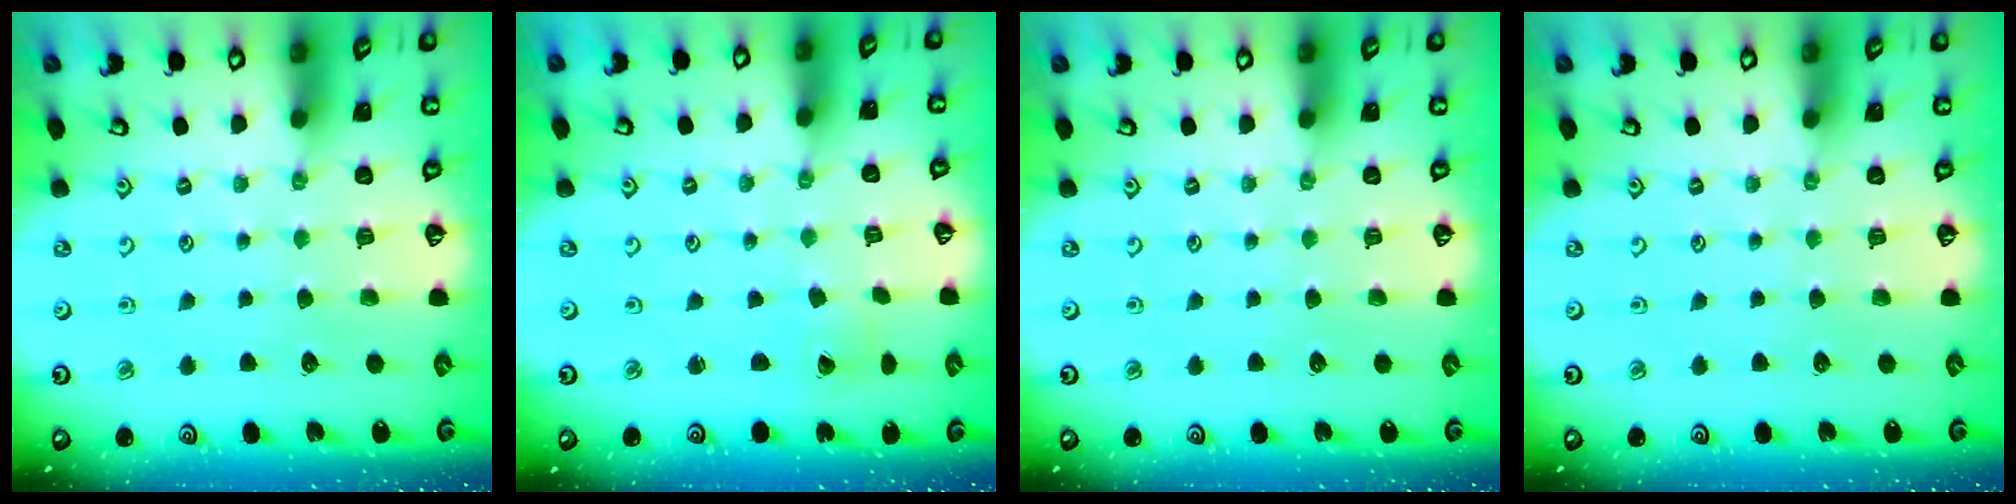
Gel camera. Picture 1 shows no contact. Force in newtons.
{"total": 0.0}
{"total": 0.0}
{"total": 0.0}